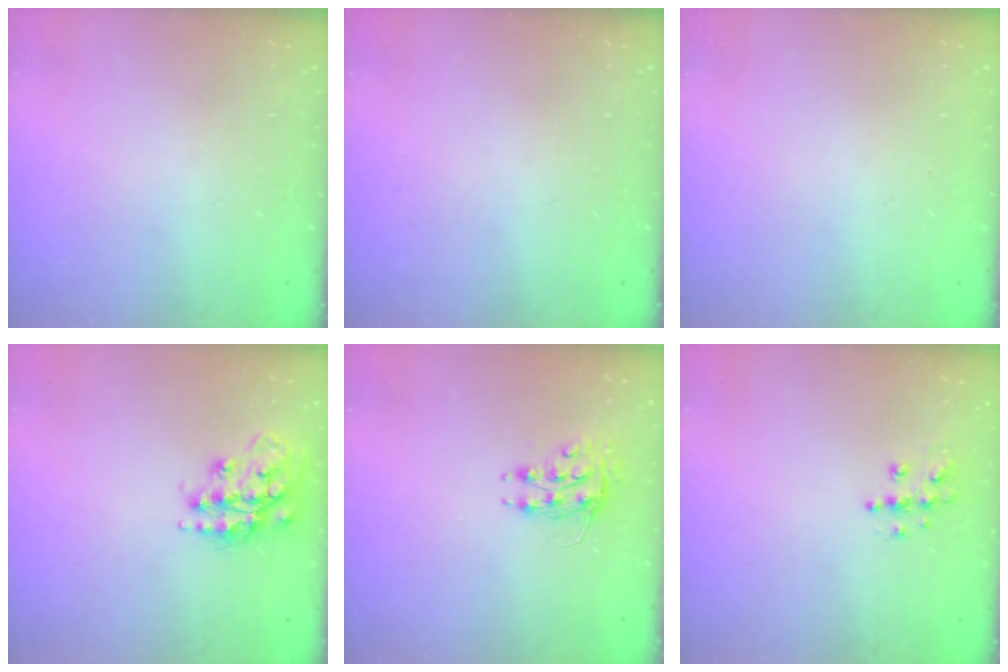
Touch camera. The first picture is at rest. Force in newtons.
{"total": 0.0}
{"total": 0.0}
{"total": 16.1, "press": 16.0, "slide": 1.3}
{"total": 8.4, "press": 8.3, "slide": 1.0}
{"total": 7.8, "press": 7.8, "slide": 0.2}